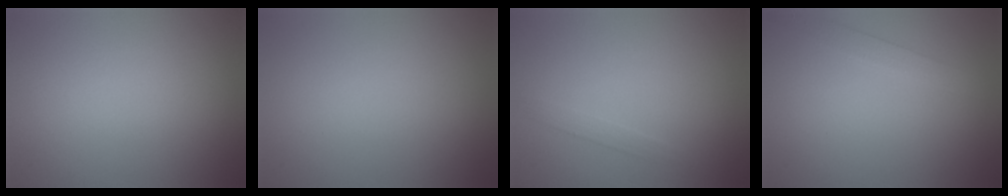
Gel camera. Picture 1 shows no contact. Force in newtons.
{"total": 0.0}
{"total": 0.9, "press": 0.9, "slide": 0.0}
{"total": 1.9, "press": 1.9, "slide": 0.0}